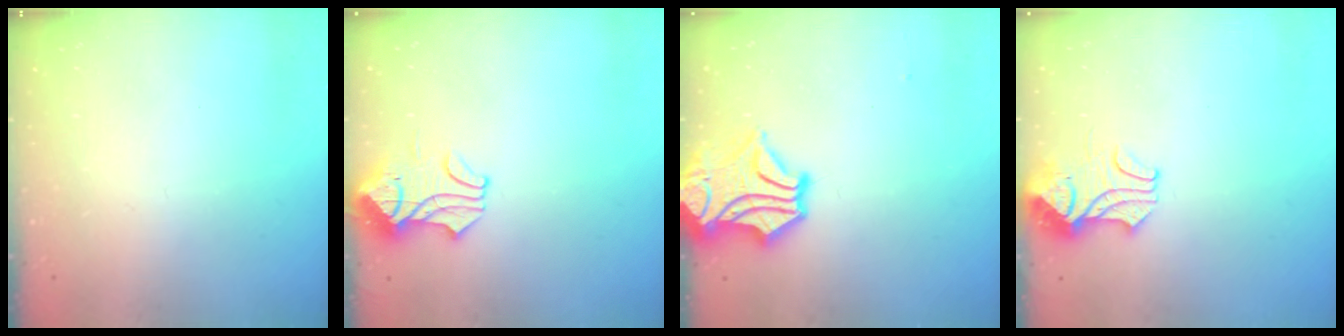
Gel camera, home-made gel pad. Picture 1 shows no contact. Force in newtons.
{"total": 1.5, "press": 1.1, "slide": 1.0}
{"total": 5.8, "press": 5.4, "slide": 2.2}
{"total": 2.0, "press": 1.9, "slide": 0.8}